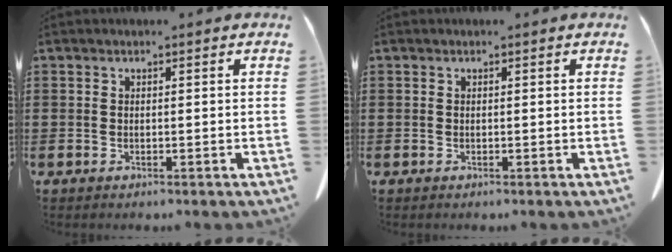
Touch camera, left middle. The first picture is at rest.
{"total": 0.0}